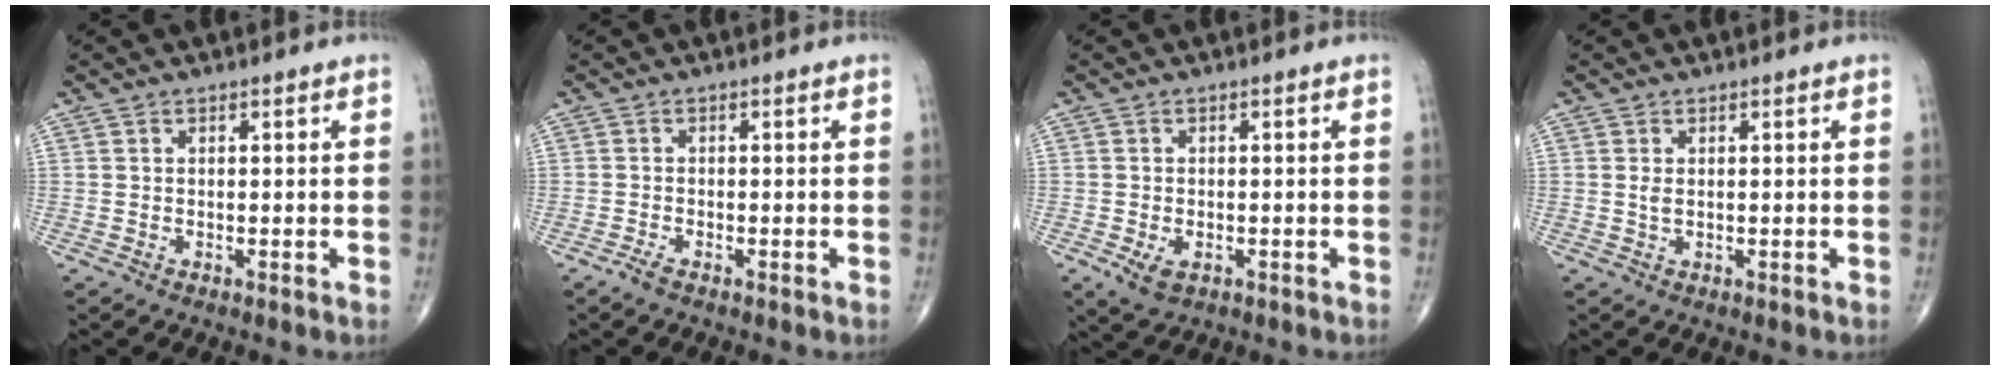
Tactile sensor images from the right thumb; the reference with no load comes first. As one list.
[{"total": 1.4, "force": [-1.1, 0.3, 0.8], "torque": [-0.028, -0.001, -0.023]}, {"total": 3.7, "force": [-1.4, 2.3, 2.6], "torque": [-0.047, -0.002, -0.017]}, {"total": 1.3, "force": [0.2, 0.7, 1.1], "torque": [-0.021, -0.002, 0.007]}]